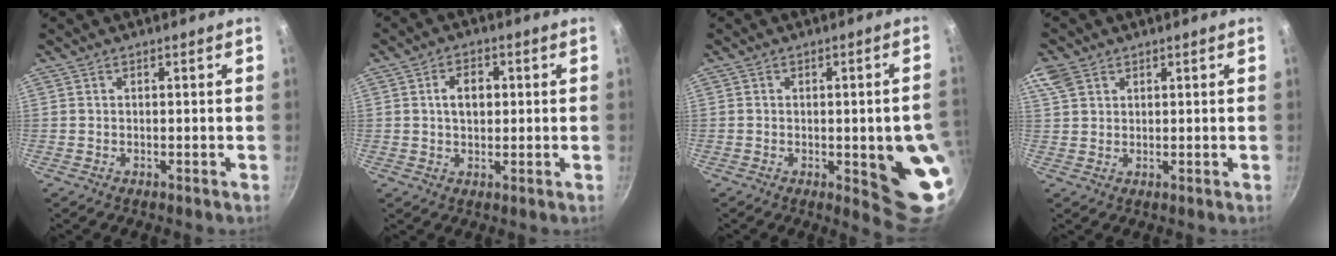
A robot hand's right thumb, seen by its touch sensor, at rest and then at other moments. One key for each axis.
{"total": 4.9, "fx": 0.7, "fy": 3.3, "fz": 3.5, "tx": -0.041, "ty": 0.009, "tz": 0.009}
{"total": 12.2, "fx": -2.0, "fy": 3.4, "fz": 11.5, "tx": -0.105, "ty": 0.005, "tz": -0.019}
{"total": 6.5, "fx": 3.4, "fy": 4.7, "fz": 3.0, "tx": -0.056, "ty": 0.012, "tz": 0.066}